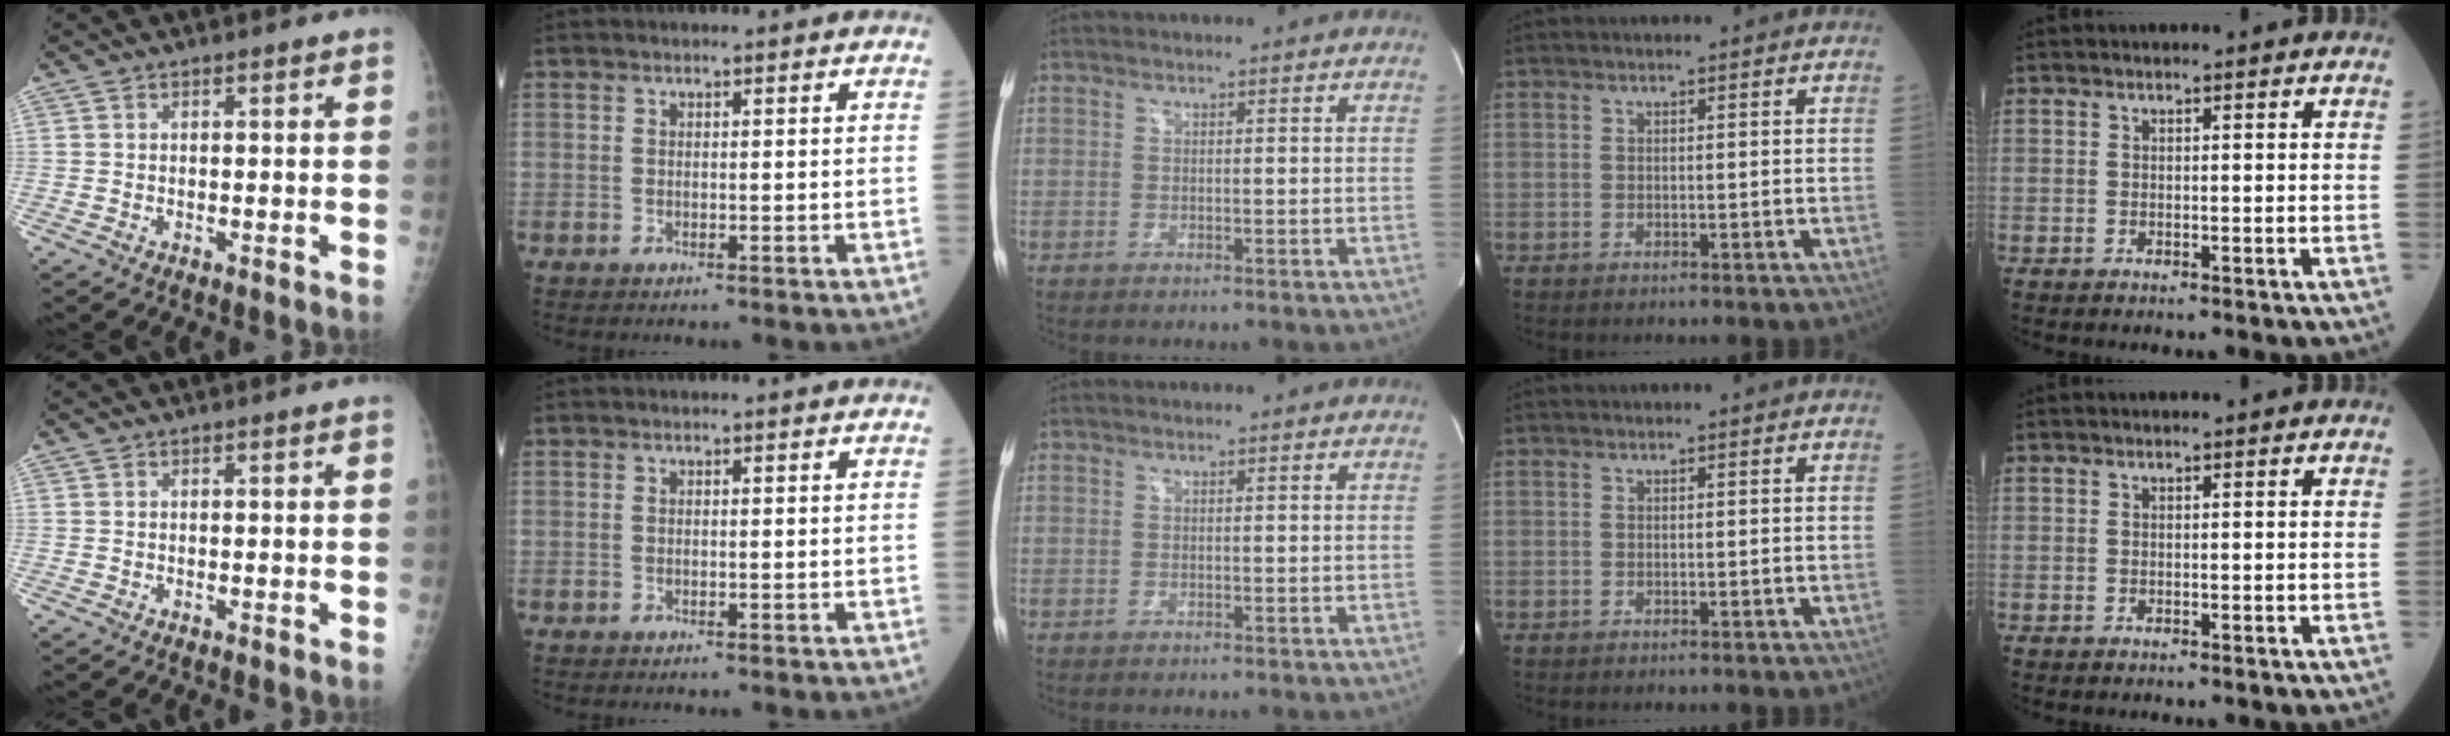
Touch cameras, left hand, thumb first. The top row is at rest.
{}